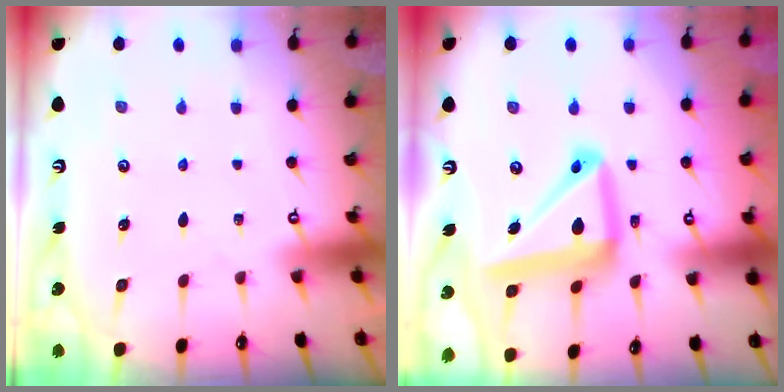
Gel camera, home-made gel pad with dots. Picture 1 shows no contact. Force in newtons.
{"total": 16.2, "press": 16.1, "slide": 1.8}